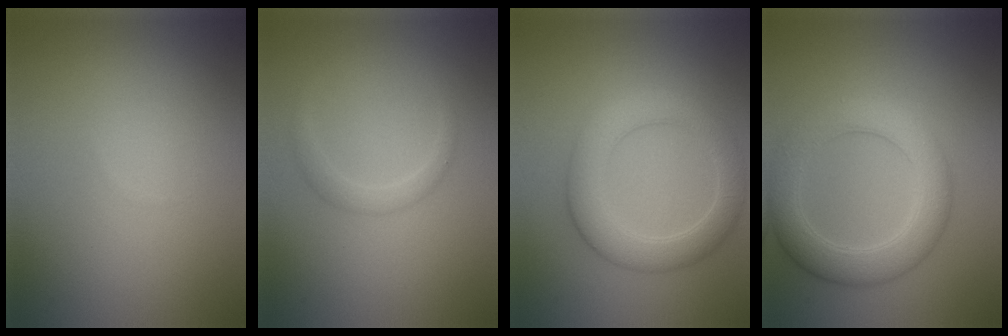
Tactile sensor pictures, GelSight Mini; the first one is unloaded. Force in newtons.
{"total": 1.3, "press": 1.3, "slide": 0.0}
{"total": 4.7, "press": 4.7, "slide": 0.1}
{"total": 5.1, "press": 5.1, "slide": 0.2}